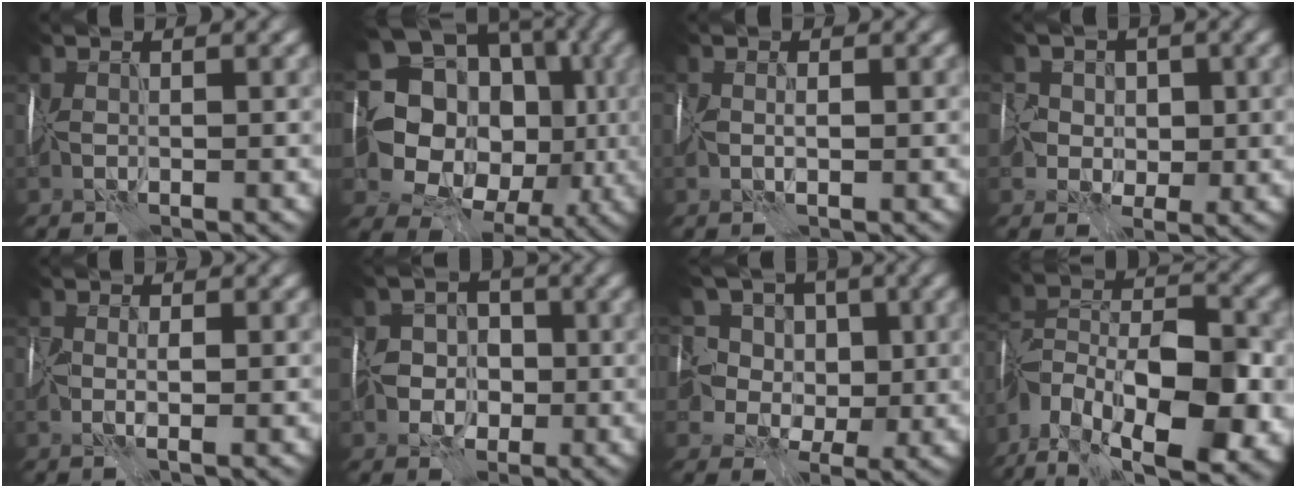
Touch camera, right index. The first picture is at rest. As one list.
[{"total": 16.1, "force": [0.9, 13.7, 8.3], "torque": [-0.141, -0.004, 0.016]}, {"total": 1.1, "force": [0.0, 0.5, 0.9], "torque": [-0.017, 0.000, 0.001]}, {"total": 4.8, "force": [0.9, 4.2, 2.2], "torque": [-0.010, 0.012, -0.003]}, {"total": 1.9, "force": [-0.1, 0.9, 1.7], "torque": [-0.030, -0.004, 0.000]}, {"total": 3.6, "force": [-0.7, 3.1, 1.7], "torque": [-0.010, 0.003, -0.017]}, {"total": 11.0, "force": [3.7, 8.2, 6.2], "torque": [-0.102, 0.019, 0.032]}, {"total": 15.6, "force": [-8.5, 8.2, 10.1], "torque": [-0.175, 0.010, -0.135]}]